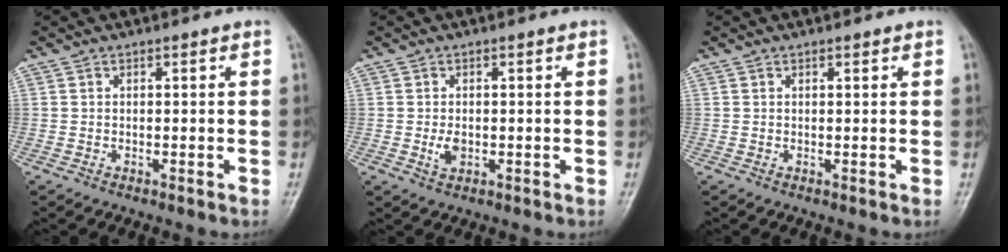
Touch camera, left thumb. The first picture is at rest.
{"total": 2.5, "force": [-0.3, 1.6, 1.9], "torque": [-0.034, -0.003, -0.003]}
{"total": 0.7, "force": [0.5, 0.3, 0.4], "torque": [-0.007, -0.002, 0.007]}